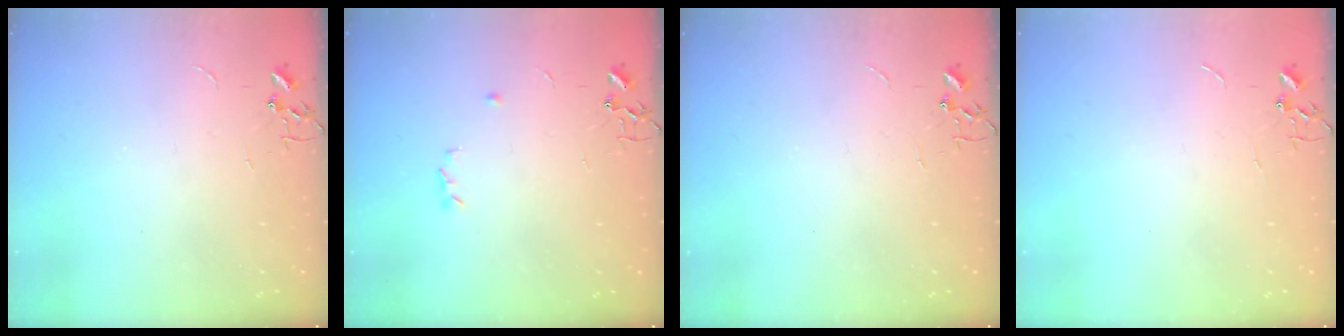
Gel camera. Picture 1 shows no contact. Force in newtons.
{"total": 3.1, "press": 3.1, "slide": 0.5}
{"total": 0.0}
{"total": 0.0}